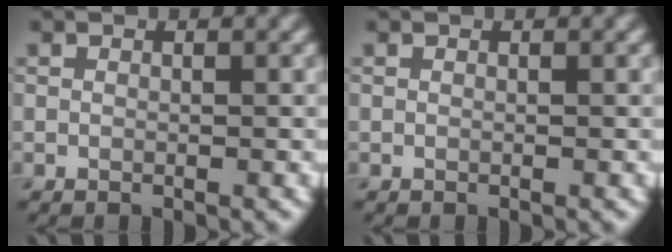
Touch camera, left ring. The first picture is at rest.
{"total": 0.0}